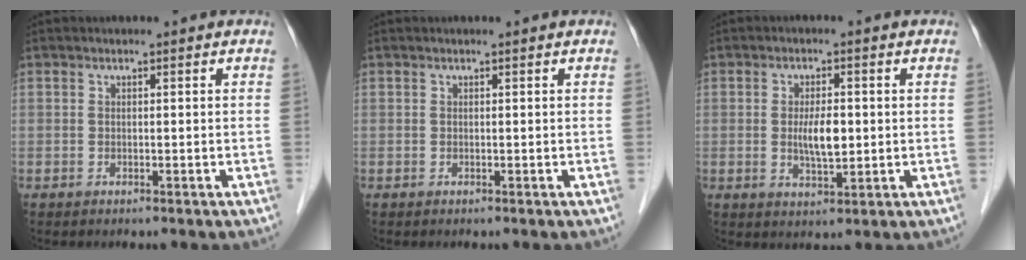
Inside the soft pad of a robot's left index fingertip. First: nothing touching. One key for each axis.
{"total": 0.0}
{"total": 4.7, "fx": 0.0, "fy": 1.5, "fz": 4.5, "tx": -0.086, "ty": -0.005, "tz": 0.003}